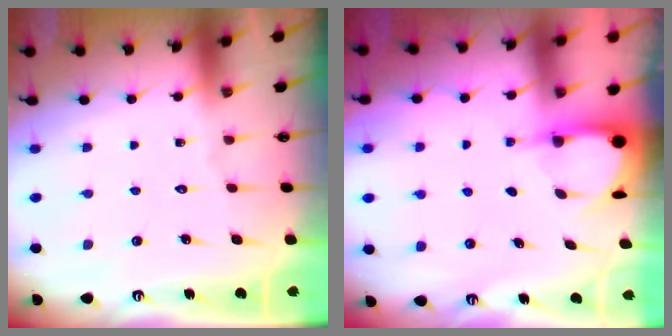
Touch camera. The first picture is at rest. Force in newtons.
{"total": 3.9, "press": 3.9, "slide": 0.3}